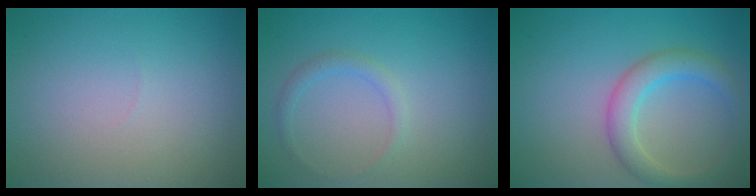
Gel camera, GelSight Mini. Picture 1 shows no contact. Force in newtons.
{"total": 1.2, "press": 1.2, "slide": 0.2}
{"total": 3.5, "press": 3.5, "slide": 0.0}